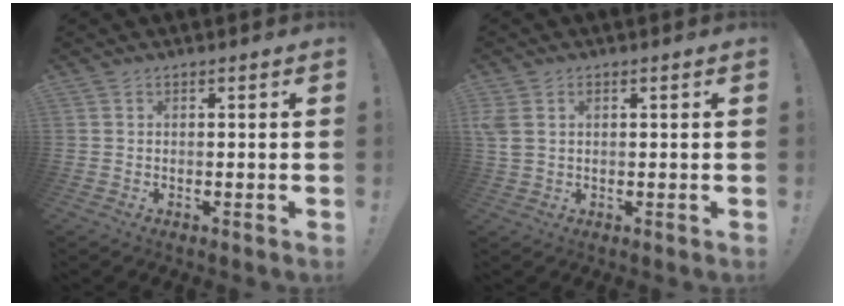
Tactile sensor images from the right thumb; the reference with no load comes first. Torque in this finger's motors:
{"motor_torque": [0.65, 1.38, 0.67, 0.20, 0.00]}